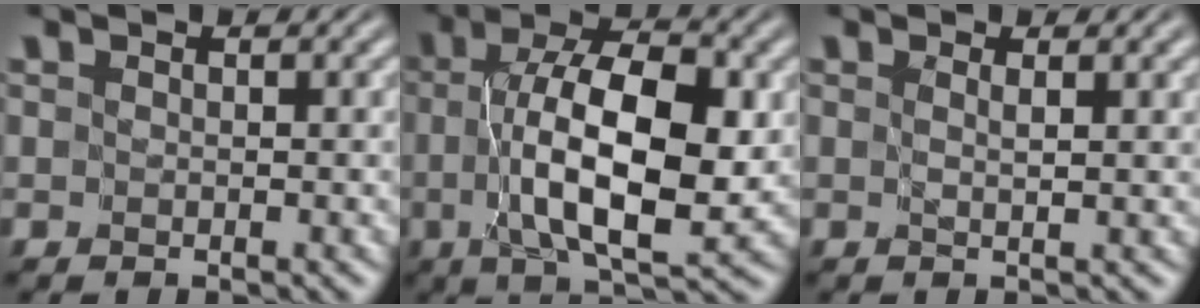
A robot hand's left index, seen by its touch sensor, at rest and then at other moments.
{"total": 11.3, "force": [-0.2, 4.5, 10.3], "torque": [-0.169, 0.002, -0.003]}
{"total": 1.0, "force": [0.4, -0.1, 0.9], "torque": [-0.009, 0.000, 0.003]}